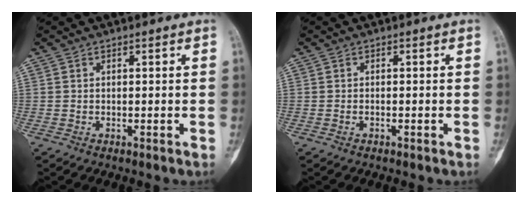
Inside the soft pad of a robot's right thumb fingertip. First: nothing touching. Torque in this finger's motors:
{"motor_torque": [-0.68, 0.17, 0.03, 0.27, -0.02]}